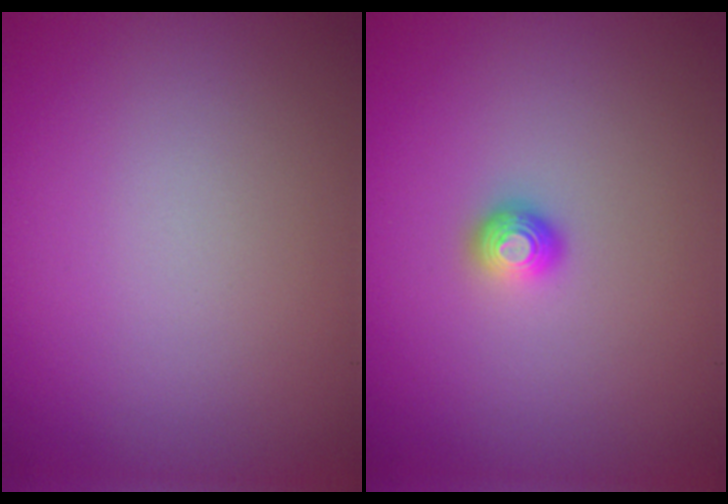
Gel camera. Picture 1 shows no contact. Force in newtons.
{"total": 1.5, "press": 1.1, "slide": 1.0}